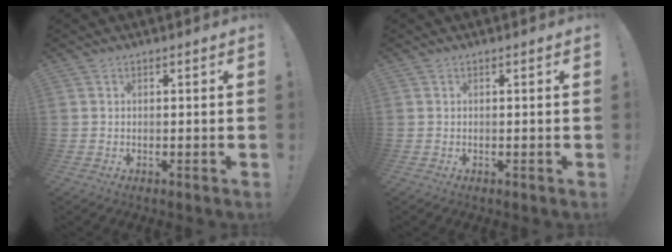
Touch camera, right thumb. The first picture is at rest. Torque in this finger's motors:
{"motor_torque": [0.03, 0.03, 0.03, 0.05, 0.04]}